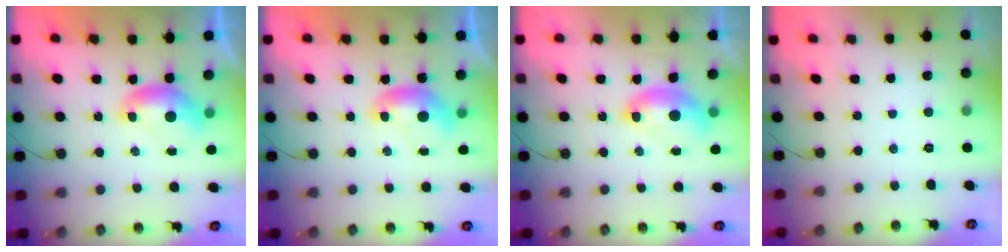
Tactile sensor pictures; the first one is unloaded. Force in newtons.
{"total": 0.0}
{"total": 2.9, "press": 2.9, "slide": 0.6}
{"total": 2.7, "press": 2.7, "slide": 0.3}